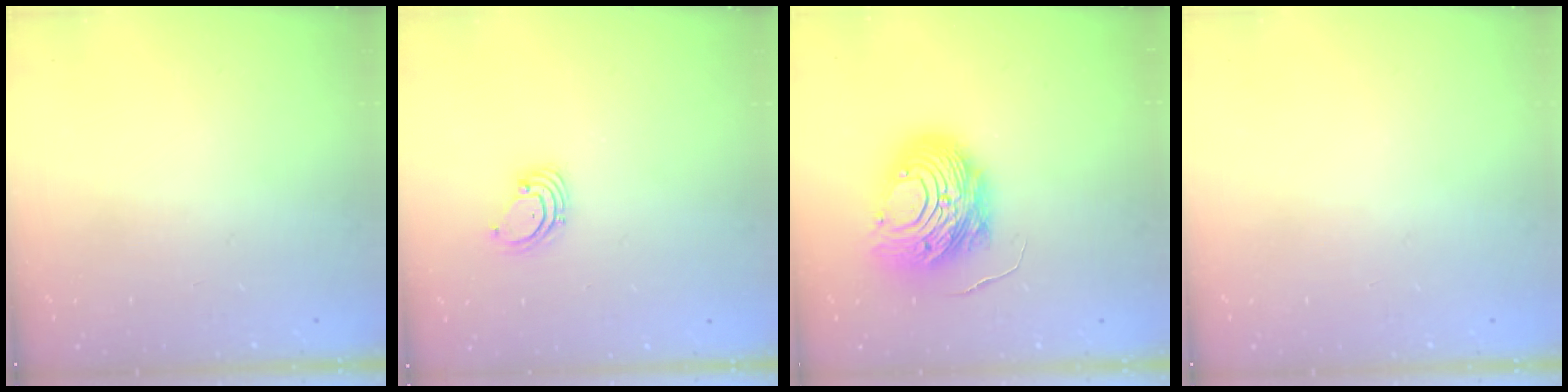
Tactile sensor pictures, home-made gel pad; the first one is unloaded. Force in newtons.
{"total": 1.6, "press": 1.6, "slide": 0.1}
{"total": 15.5, "press": 15.4, "slide": 1.3}
{"total": 0.0}